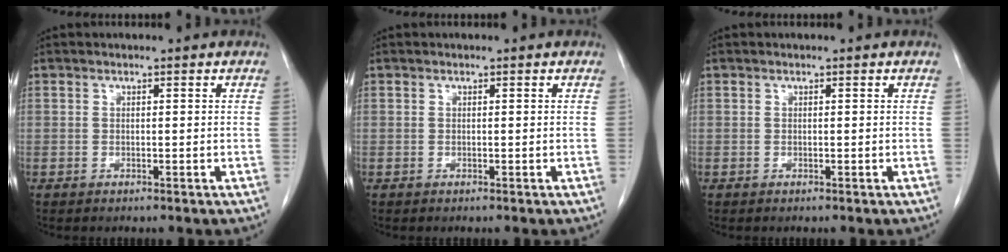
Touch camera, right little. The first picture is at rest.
{"total": 0.0}
{"total": 0.0}